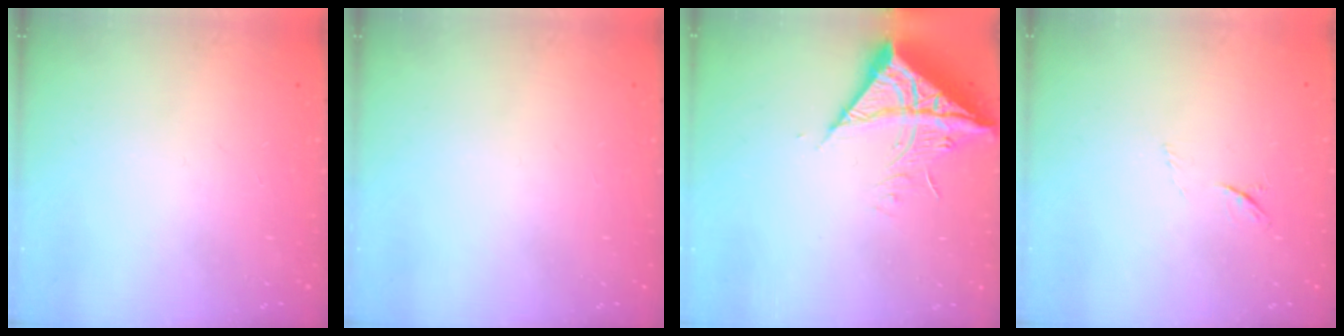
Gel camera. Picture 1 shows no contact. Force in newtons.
{"total": 0.0}
{"total": 11.9, "press": 11.8, "slide": 1.4}
{"total": 4.2, "press": 4.0, "slide": 1.4}